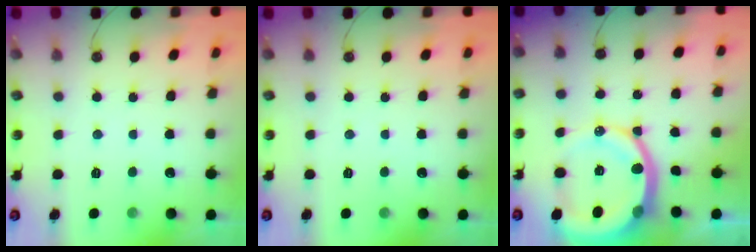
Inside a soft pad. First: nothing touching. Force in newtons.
{"total": 0.0}
{"total": 17.3, "press": 17.1, "slide": 2.3}